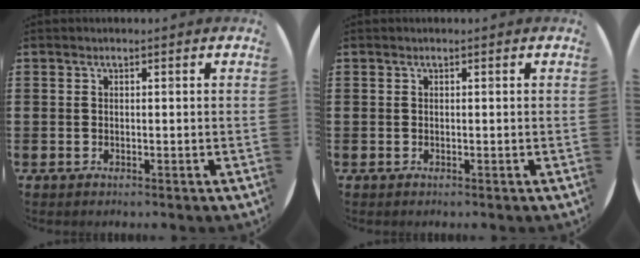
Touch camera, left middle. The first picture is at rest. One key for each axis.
{"total": 0.0}